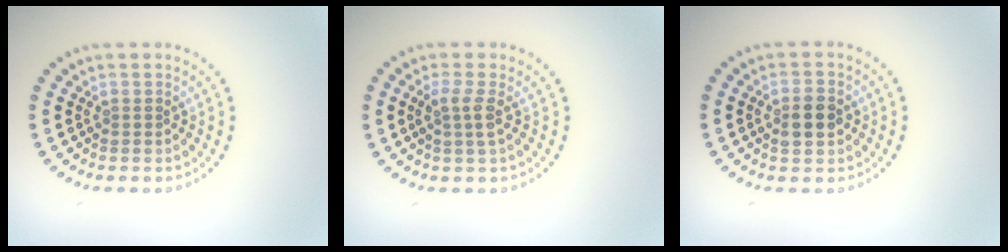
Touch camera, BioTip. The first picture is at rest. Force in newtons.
{"total": 1.9, "press": 1.6, "slide": 1.0}
{"total": 2.7, "press": 2.7, "slide": 0.2}